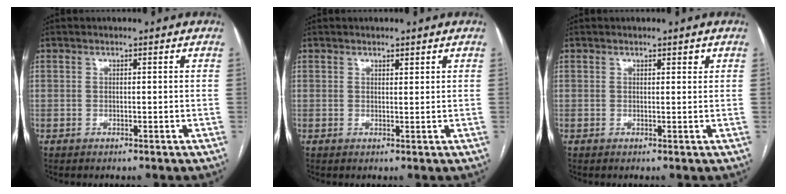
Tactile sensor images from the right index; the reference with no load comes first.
{"total": 1.0, "force": [0.8, 0.3, 0.4], "torque": [-0.010, -0.001, 0.014]}
{"total": 1.0, "force": [0.7, 0.4, 0.6], "torque": [-0.007, 0.001, 0.008]}